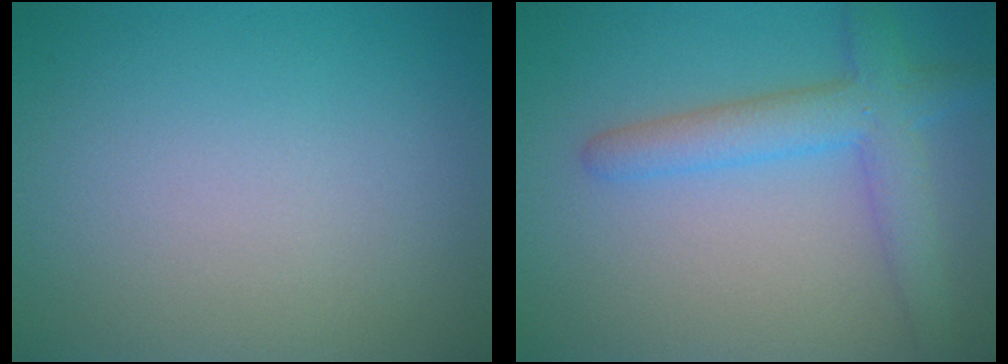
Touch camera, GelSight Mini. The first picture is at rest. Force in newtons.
{"total": 4.4, "press": 4.4, "slide": 0.2}